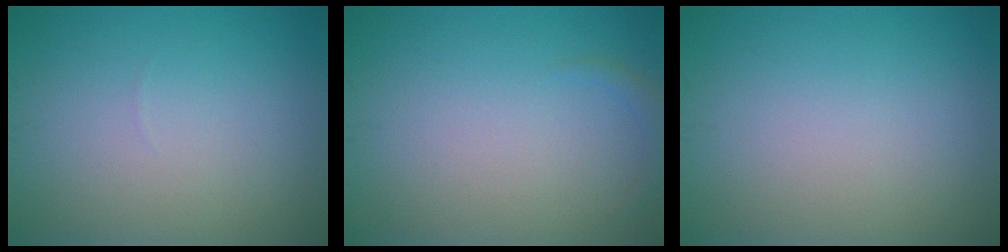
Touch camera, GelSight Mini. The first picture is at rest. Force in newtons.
{"total": 0.8, "press": 0.8, "slide": 0.0}
{"total": 0.0}